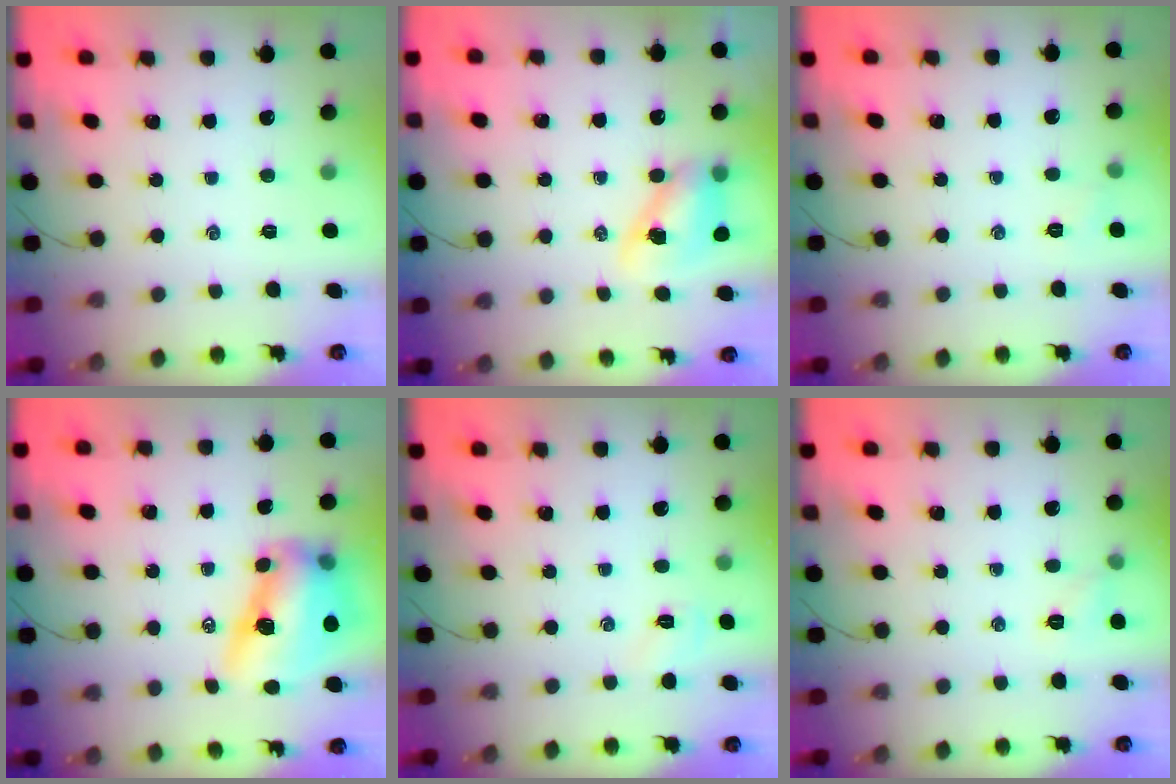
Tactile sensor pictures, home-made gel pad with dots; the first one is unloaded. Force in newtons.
{"total": 8.6, "press": 8.5, "slide": 1.4}
{"total": 3.6, "press": 3.4, "slide": 1.1}
{"total": 13.1, "press": 12.8, "slide": 2.7}
{"total": 3.6, "press": 3.5, "slide": 0.9}
{"total": 5.1, "press": 4.9, "slide": 1.5}